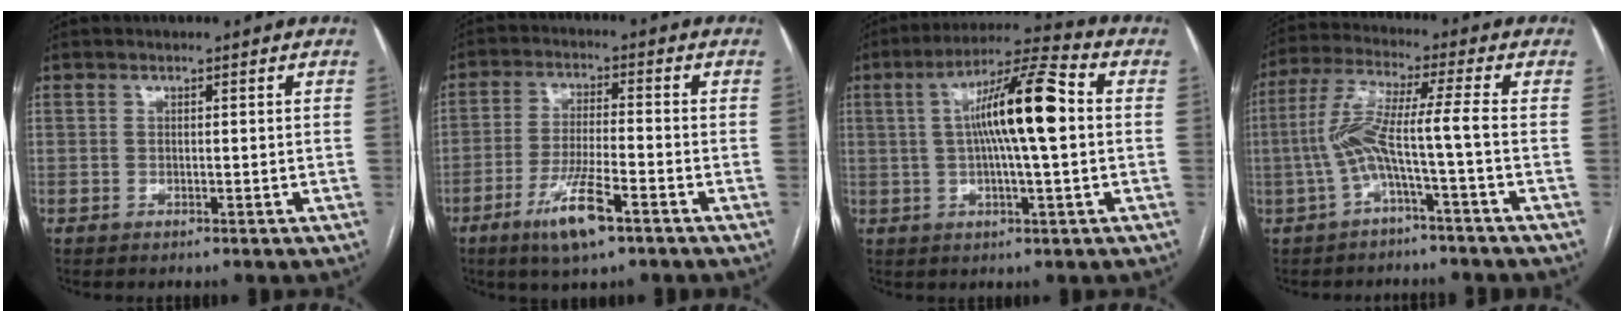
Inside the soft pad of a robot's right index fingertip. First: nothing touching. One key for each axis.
{"total": 8.8, "fx": -5.0, "fy": 1.1, "fz": 7.2, "tx": -0.142, "ty": -0.014, "tz": -0.087}
{"total": 12.6, "fx": 1.3, "fy": 1.5, "fz": 12.4, "tx": -0.215, "ty": 0.025, "tz": 0.017}
{"total": 7.4, "fx": -2.3, "fy": -0.8, "fz": 7.0, "tx": -0.153, "ty": 0.027, "tz": -0.045}